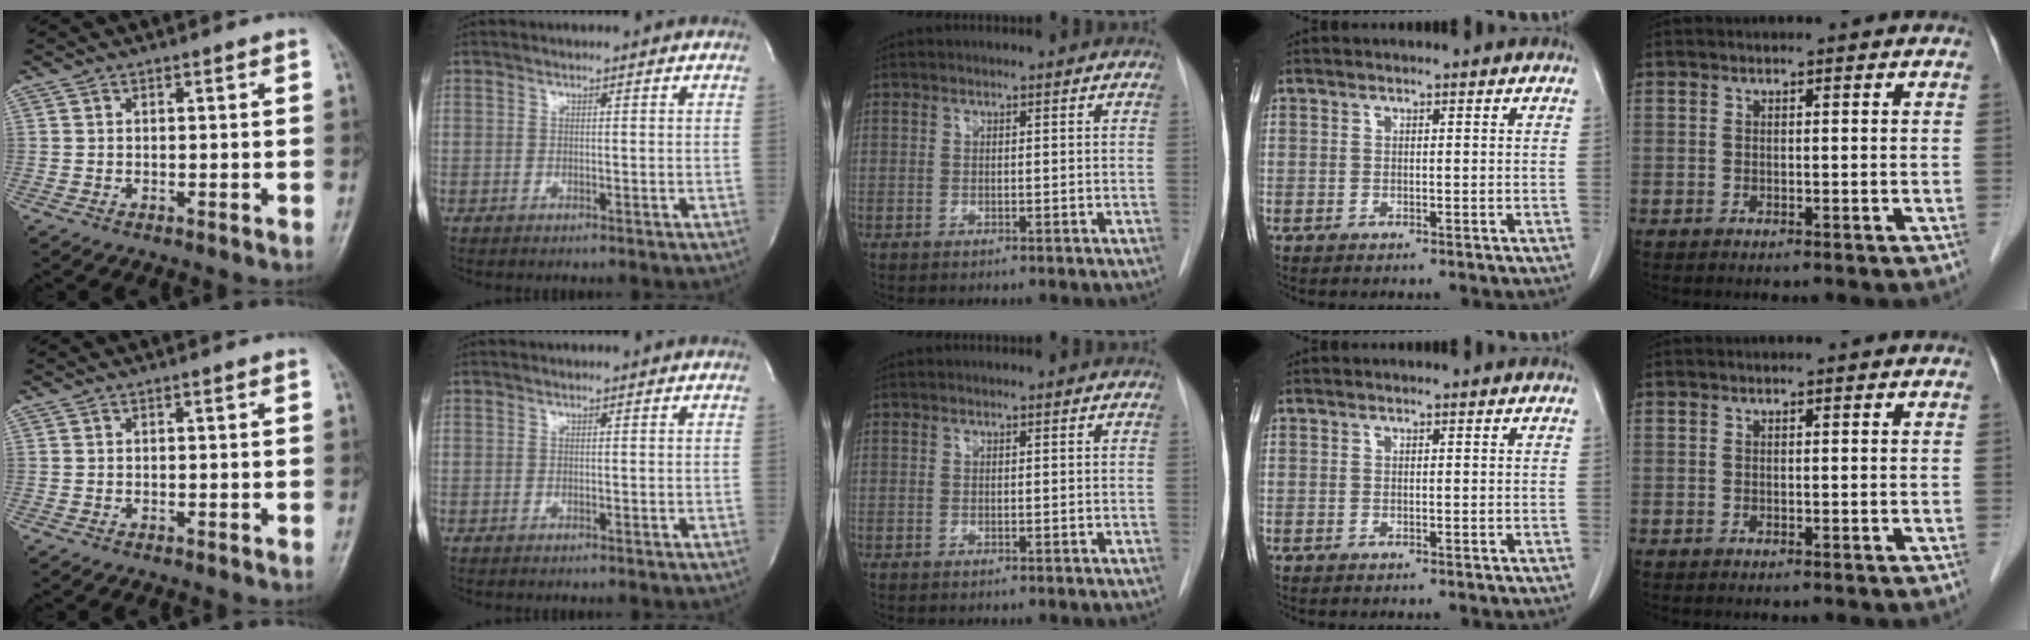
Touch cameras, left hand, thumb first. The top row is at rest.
{}